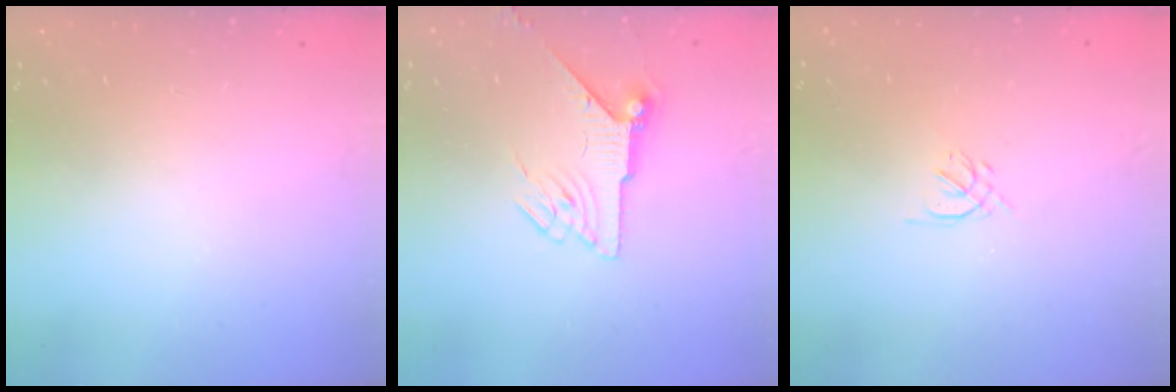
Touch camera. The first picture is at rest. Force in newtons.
{"total": 6.5, "press": 6.4, "slide": 0.9}
{"total": 1.6, "press": 1.5, "slide": 0.5}